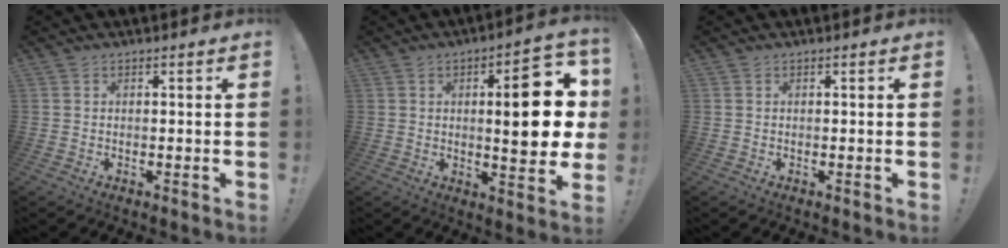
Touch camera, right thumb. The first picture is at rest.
{"total": 16.8, "force": [1.8, 5.2, 15.9], "torque": [-0.203, -0.008, 0.019]}
{"total": 0.0}